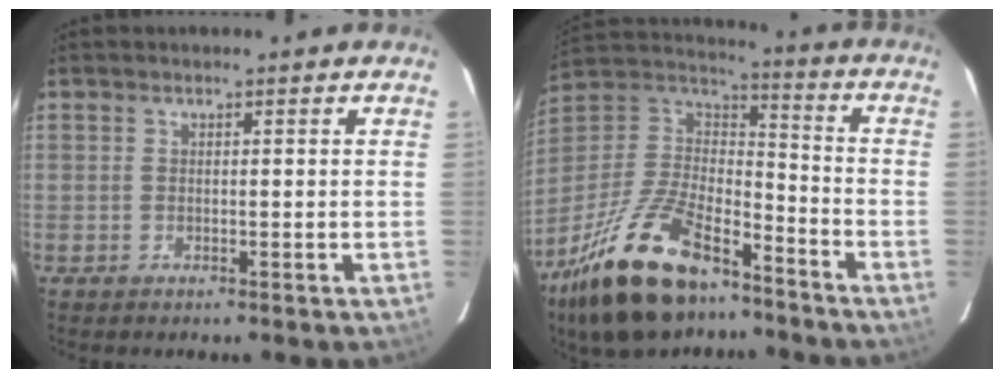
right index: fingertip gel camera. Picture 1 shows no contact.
{"total": 24.4, "force": [-16.6, 10.5, 14.4], "torque": [-0.304, -0.010, -0.285]}